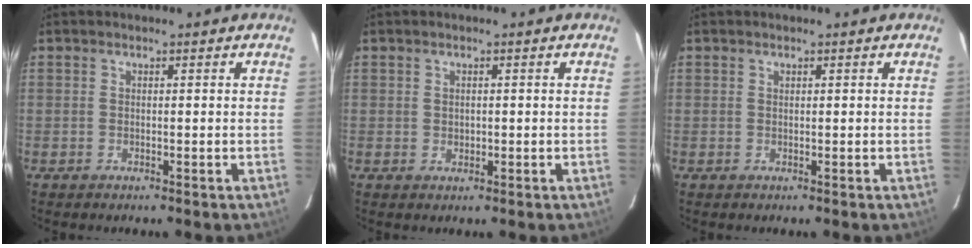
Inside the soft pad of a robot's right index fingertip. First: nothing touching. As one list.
[{"total": 0.9, "force": [0.1, 0.9, 0.2], "torque": [0.001, 0.001, 0.004]}, {"total": 0.0}]